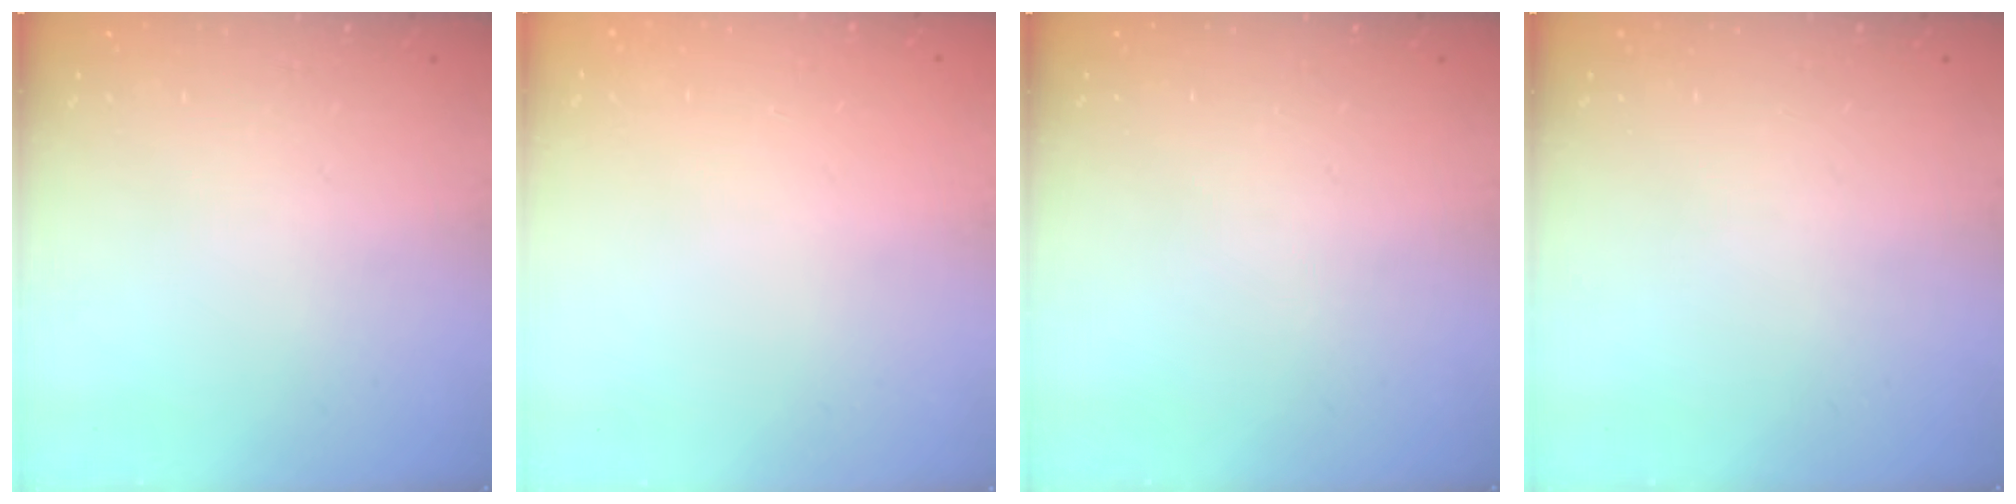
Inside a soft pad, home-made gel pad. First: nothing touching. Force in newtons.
{"total": 0.0}
{"total": 0.0}
{"total": 0.0}